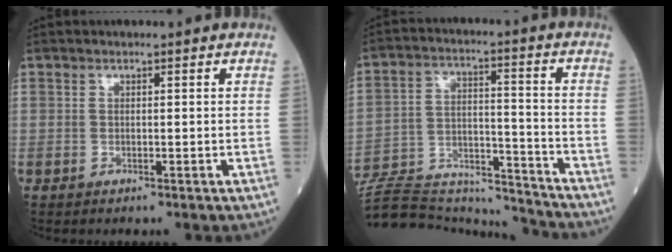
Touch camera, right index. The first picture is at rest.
{"total": 20.3, "force": [-19.5, 3.1, 4.4], "torque": [-0.110, 0.021, -0.305]}